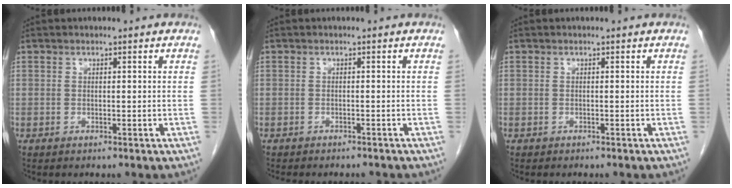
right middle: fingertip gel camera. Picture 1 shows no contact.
{"total": 5.5, "force": [-4.9, 1.6, 1.9], "torque": [-0.020, -0.002, -0.062]}
{"total": 0.5, "force": [-0.4, 0.2, 0.2], "torque": [-0.008, 0.001, -0.005]}